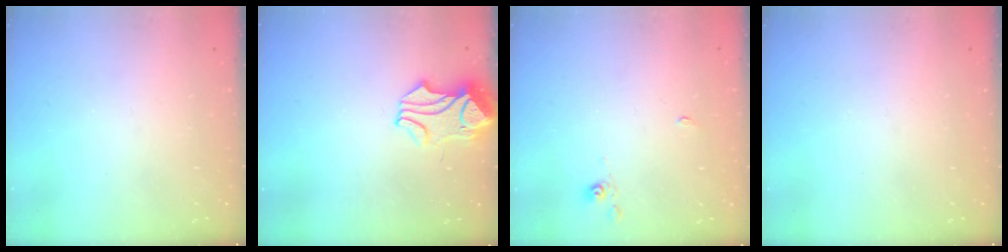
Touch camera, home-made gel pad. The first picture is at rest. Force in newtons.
{"total": 1.4, "press": 0.9, "slide": 1.1}
{"total": 2.9, "press": 2.9, "slide": 0.6}
{"total": 0.0}